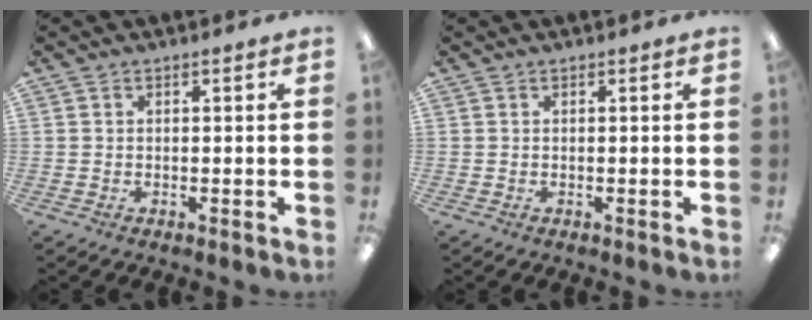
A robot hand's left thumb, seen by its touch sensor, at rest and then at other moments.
{"total": 0.0}